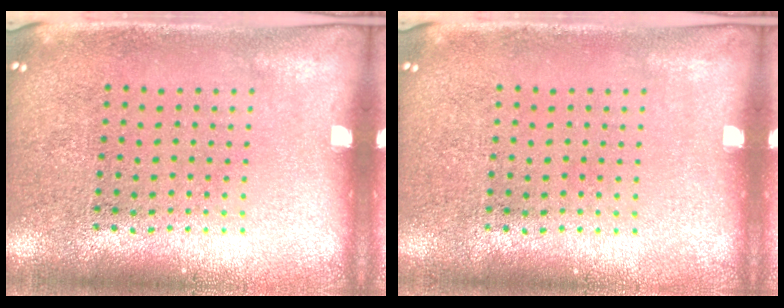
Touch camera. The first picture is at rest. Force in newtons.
{"total": 0.0}